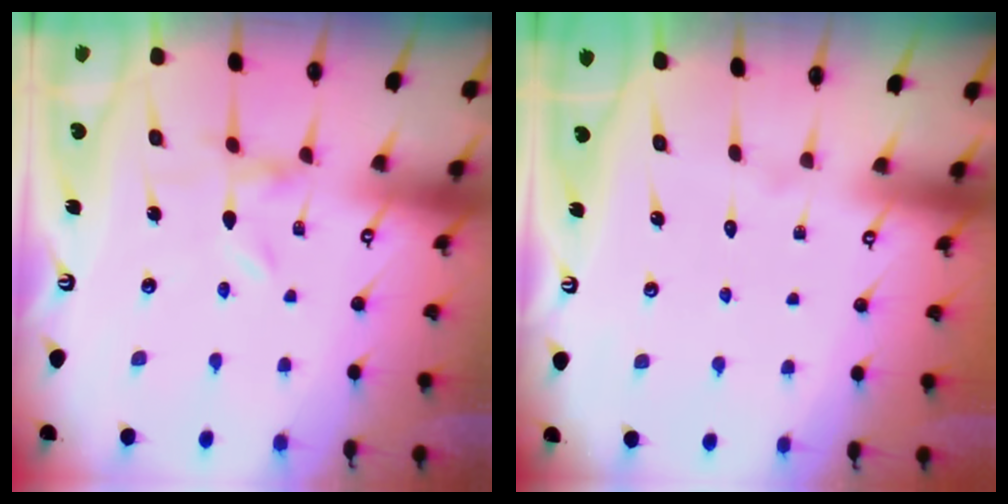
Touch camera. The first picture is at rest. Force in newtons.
{"total": 1.7, "press": 1.7, "slide": 0.1}